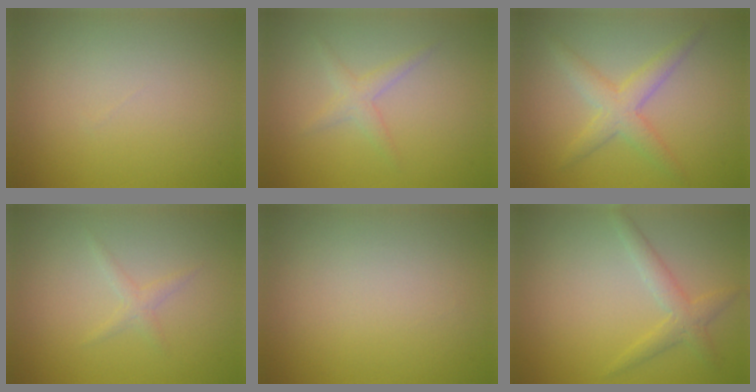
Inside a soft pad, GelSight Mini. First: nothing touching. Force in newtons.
{"total": 1.6, "press": 1.6, "slide": 0.1}
{"total": 2.3, "press": 2.3, "slide": 0.1}
{"total": 1.1, "press": 1.1, "slide": 0.0}
{"total": 0.0}
{"total": 2.3, "press": 2.3, "slide": 0.2}